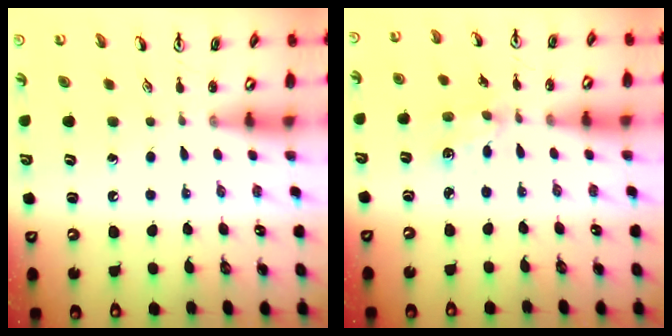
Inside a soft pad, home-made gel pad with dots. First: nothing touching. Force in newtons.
{"total": 2.3, "press": 2.3, "slide": 0.4}